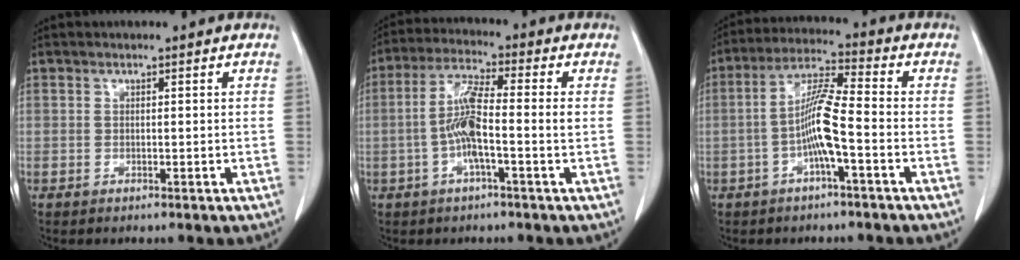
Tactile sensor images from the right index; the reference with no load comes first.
{"total": 7.7, "force": [-1.2, 0.5, 7.6], "torque": [-0.152, 0.011, -0.030]}
{"total": 8.1, "force": [-2.2, 0.4, 7.8], "torque": [-0.155, 0.013, -0.045]}